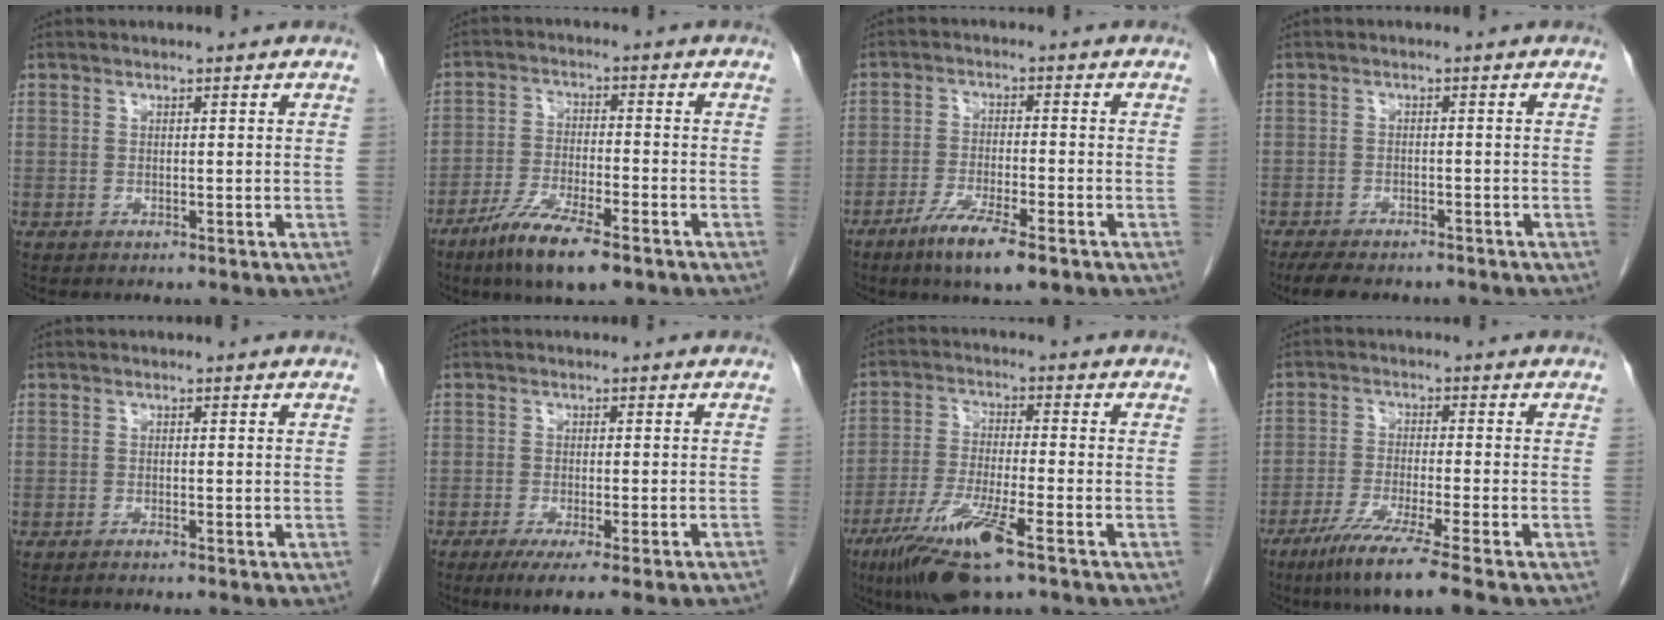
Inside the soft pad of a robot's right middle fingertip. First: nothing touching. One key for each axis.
{"total": 10.0, "fx": -6.6, "fy": 1.6, "fz": 7.3, "tx": -0.140, "ty": -0.021, "tz": -0.114}
{"total": 7.5, "fx": -4.8, "fy": 0.8, "fz": 5.7, "tx": -0.110, "ty": -0.016, "tz": -0.083}
{"total": 8.4, "fx": -7.0, "fy": 2.7, "fz": 3.6, "tx": -0.057, "ty": -0.008, "tz": -0.099}
{"total": 0.7, "fx": -0.6, "fy": -0.1, "fz": 0.4, "tx": -0.010, "ty": 0.000, "tz": -0.011}
{"total": 8.3, "fx": -6.2, "fy": -0.1, "fz": 5.5, "tx": -0.068, "ty": -0.021, "tz": -0.092}
{"total": 11.5, "fx": -6.6, "fy": 1.1, "fz": 9.4, "tx": -0.189, "ty": -0.027, "tz": -0.118}
{"total": 9.0, "fx": -6.4, "fy": -1.3, "fz": 6.3, "tx": -0.112, "ty": -0.031, "tz": -0.114}